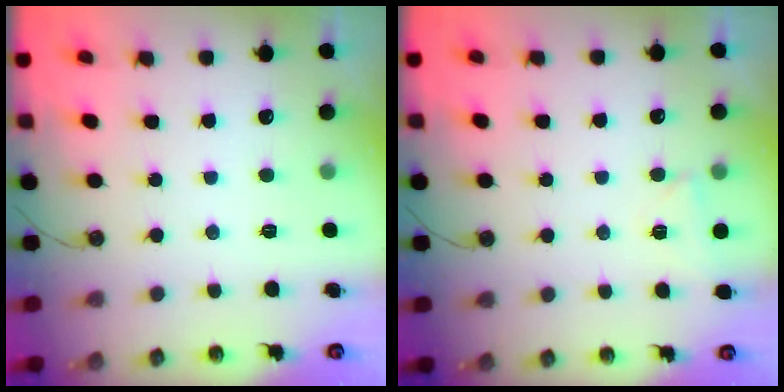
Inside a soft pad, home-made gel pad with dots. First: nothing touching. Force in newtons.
{"total": 2.8, "press": 2.7, "slide": 0.6}